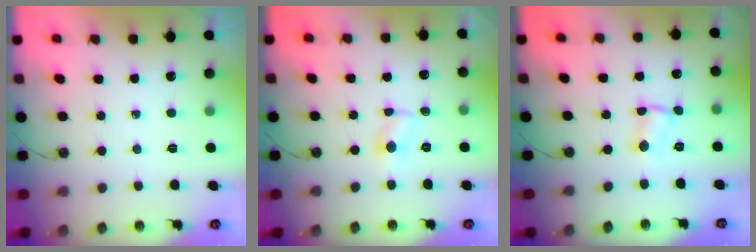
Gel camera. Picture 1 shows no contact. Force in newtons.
{"total": 2.3, "press": 2.3, "slide": 0.2}
{"total": 1.9, "press": 1.9, "slide": 0.0}